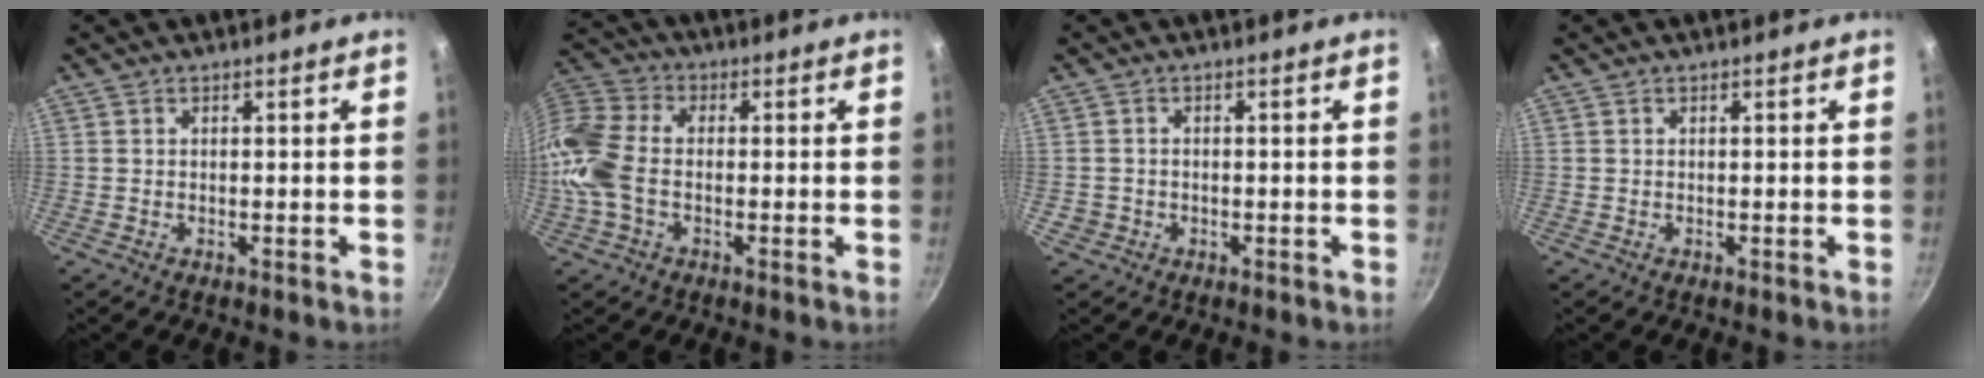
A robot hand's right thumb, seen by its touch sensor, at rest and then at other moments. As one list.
[{"total": 12.5, "force": [-1.7, 8.2, 9.4], "torque": [-0.191, 0.029, -0.053]}, {"total": 1.8, "force": [-0.6, 1.6, 0.5], "torque": [-0.007, 0.006, -0.004]}, {"total": 0.0}]